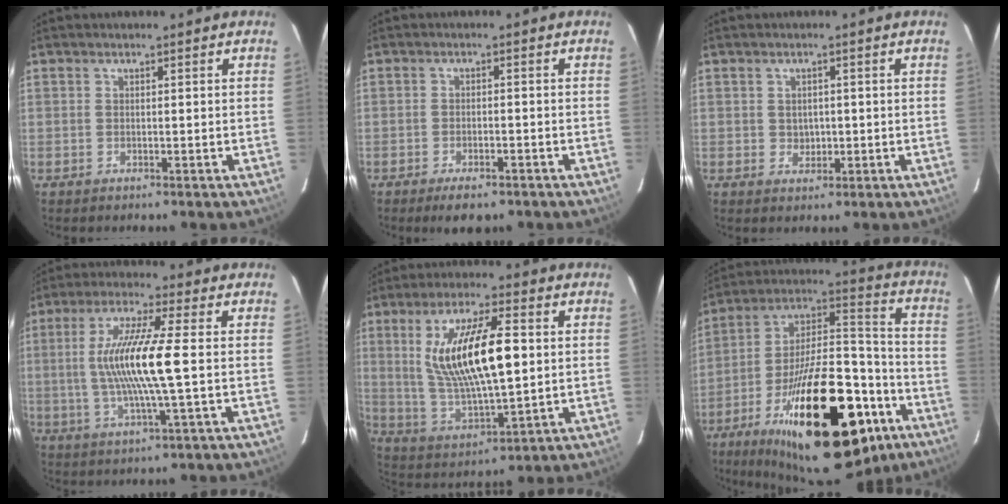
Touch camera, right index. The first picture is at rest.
{"total": 5.1, "force": [-3.7, 2.0, 2.9], "torque": [-0.061, -0.009, -0.052]}
{"total": 2.4, "force": [0.0, 2.3, 0.8], "torque": [-0.010, 0.003, 0.006]}
{"total": 13.0, "force": [-0.1, 0.4, 13.0], "torque": [-0.247, -0.003, -0.002]}
{"total": 17.6, "force": [3.0, 5.5, 16.4], "torque": [-0.311, 0.000, 0.068]}
{"total": 34.5, "force": [-18.3, 14.7, 25.2], "torque": [-0.404, 0.021, -0.264]}